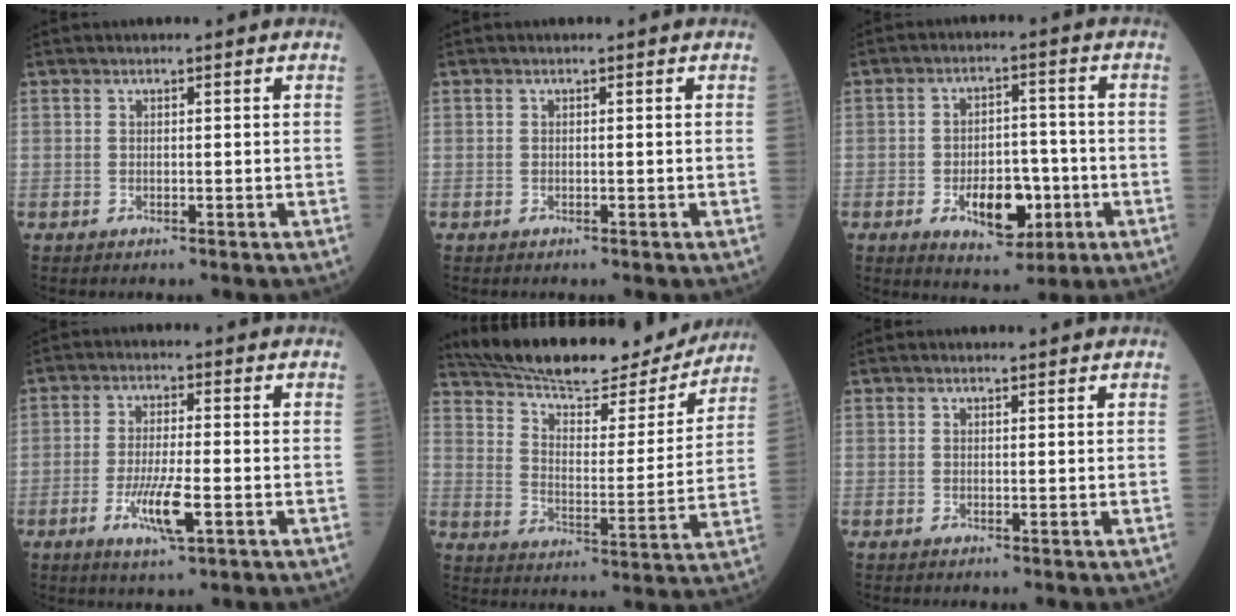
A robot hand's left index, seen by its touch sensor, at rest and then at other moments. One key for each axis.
{"total": 0.0}
{"total": 8.5, "fx": -3.1, "fy": 4.5, "fz": 6.5, "tx": -0.103, "ty": 0.004, "tz": -0.042}
{"total": 6.6, "fx": -2.5, "fy": 0.8, "fz": 6.0, "tx": -0.121, "ty": -0.012, "tz": -0.042}
{"total": 21.7, "fx": 19.6, "fy": 4.6, "fz": 8.1, "tx": -0.134, "ty": -0.005, "tz": 0.283}
{"total": 1.1, "fx": 1.1, "fy": 0.2, "fz": 0.2, "tx": -0.007, "ty": 0.008, "tz": 0.018}